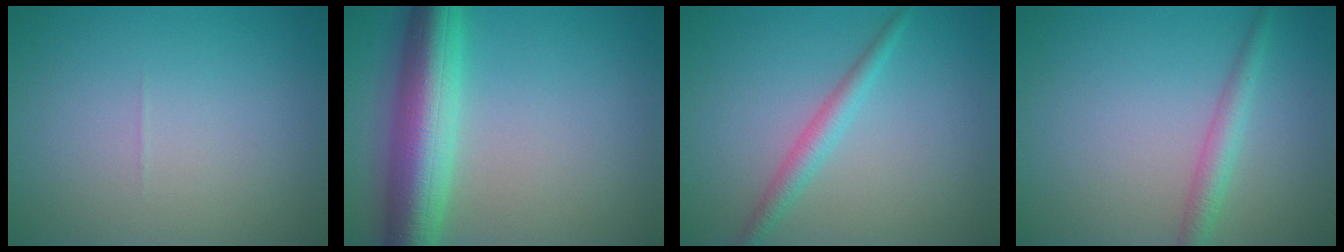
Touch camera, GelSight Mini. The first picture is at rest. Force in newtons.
{"total": 8.4, "press": 8.4, "slide": 0.2}
{"total": 2.1, "press": 2.1, "slide": 0.1}
{"total": 2.3, "press": 2.3, "slide": 0.1}